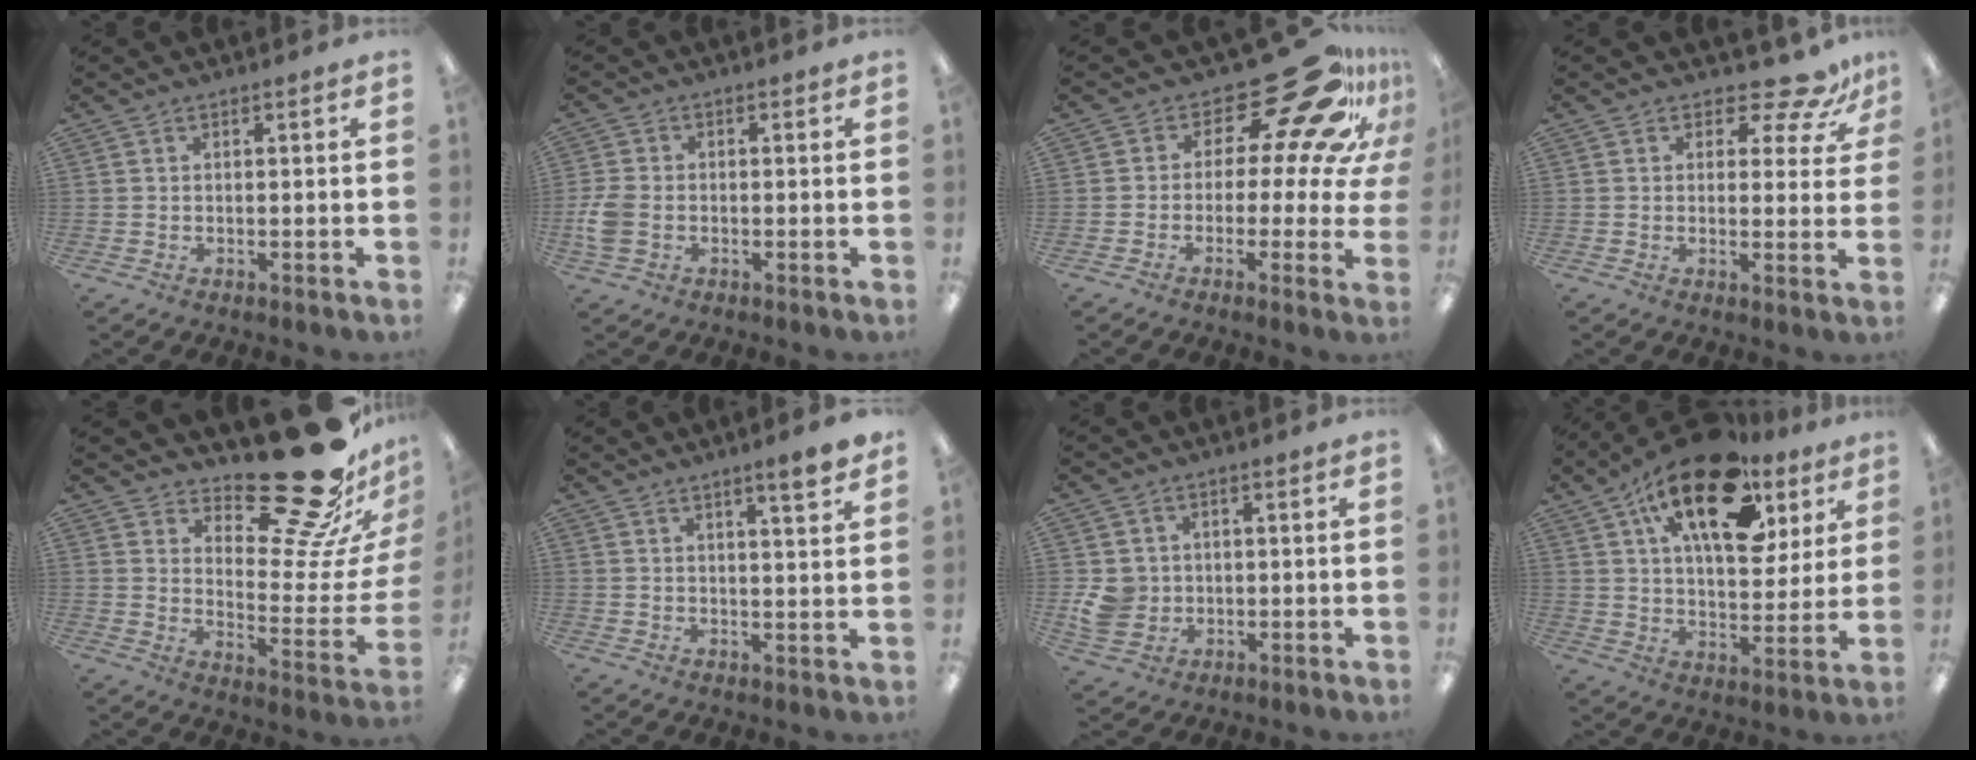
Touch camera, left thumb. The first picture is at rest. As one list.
[{"total": 6.0, "force": [-1.3, 4.3, 3.9], "torque": [-0.081, 0.008, -0.023]}, {"total": 20.5, "force": [12.4, 8.4, 14.0], "torque": [-0.176, -0.095, 0.202]}, {"total": 8.1, "force": [6.2, 3.0, 4.3], "torque": [-0.054, -0.041, 0.107]}, {"total": 26.9, "force": [19.0, 10.2, 16.1], "torque": [-0.198, -0.131, 0.313]}, {"total": 5.0, "force": [3.9, 0.4, 3.1], "torque": [-0.037, -0.028, 0.059]}, {"total": 6.5, "force": [0.1, 6.1, 2.3], "torque": [-0.048, 0.009, 0.006]}, {"total": 21.9, "force": [12.0, 10.3, 15.2], "torque": [-0.238, -0.048, 0.202]}]